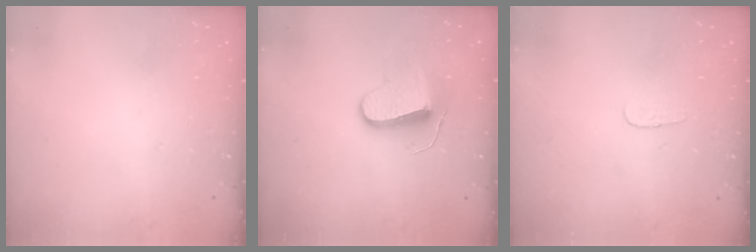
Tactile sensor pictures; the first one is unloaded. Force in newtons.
{"total": 10.9, "press": 10.9, "slide": 0.7}
{"total": 2.8, "press": 2.8, "slide": 0.3}